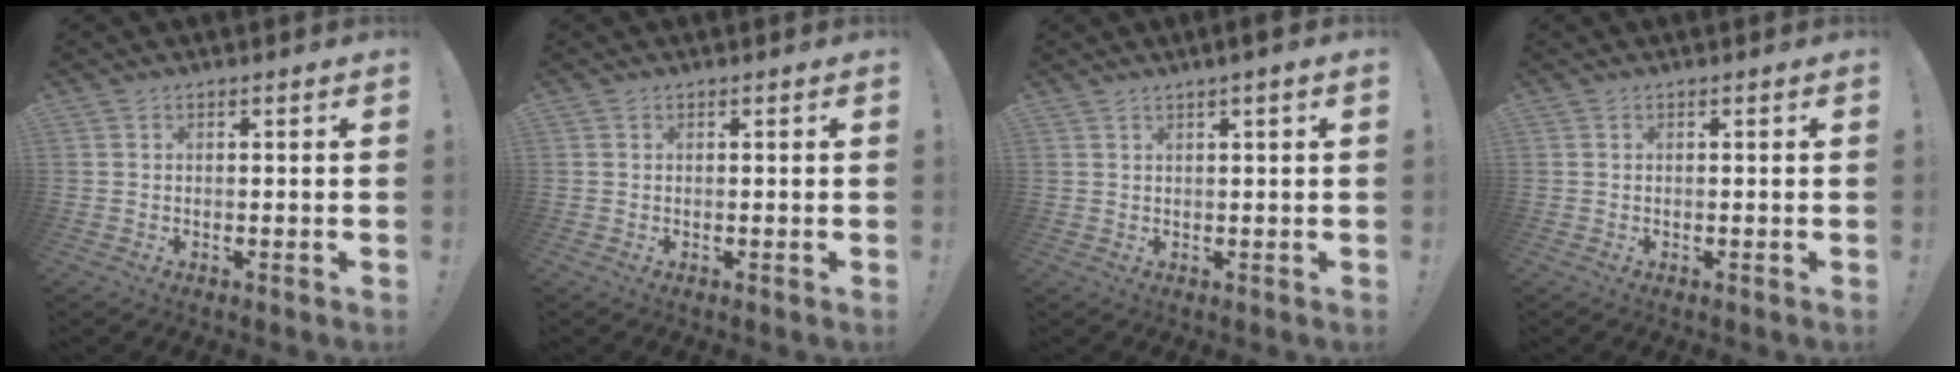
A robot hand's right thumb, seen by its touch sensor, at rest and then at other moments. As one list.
[{"total": 0.0}, {"total": 2.2, "force": [1.1, -0.3, 1.9], "torque": [-0.029, -0.002, 0.016]}, {"total": 0.0}]